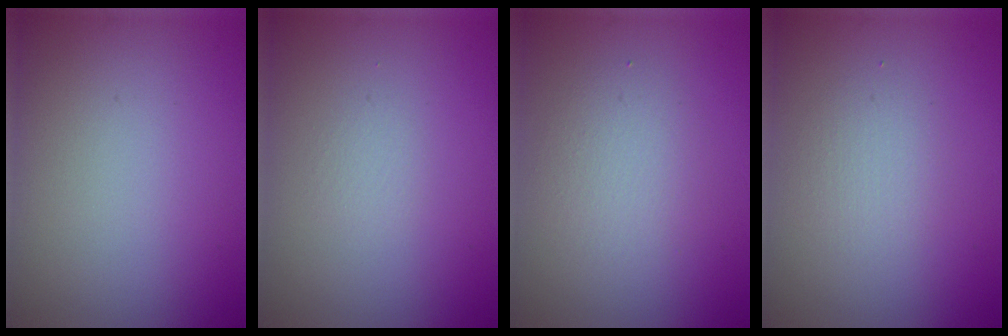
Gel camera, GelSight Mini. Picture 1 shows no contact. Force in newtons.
{"total": 0.0}
{"total": 2.4, "press": 2.4, "slide": 0.1}
{"total": 1.6, "press": 1.6, "slide": 0.1}